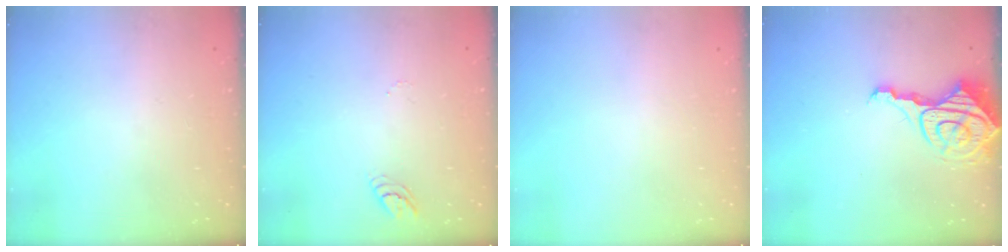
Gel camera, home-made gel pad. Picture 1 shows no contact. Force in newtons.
{"total": 3.6, "press": 3.5, "slide": 0.3}
{"total": 0.0}
{"total": 10.1, "press": 10.0, "slide": 0.9}